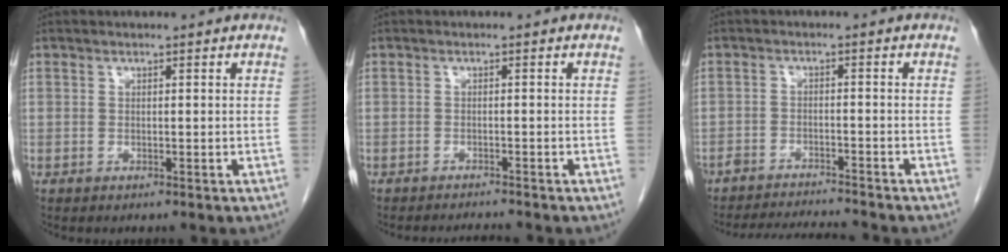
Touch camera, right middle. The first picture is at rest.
{"total": 2.2, "force": [-2.2, -0.6, 0.0], "torque": [-0.003, -0.012, -0.033]}
{"total": 8.3, "force": [-8.1, -0.1, 1.8], "torque": [-0.019, -0.002, -0.129]}